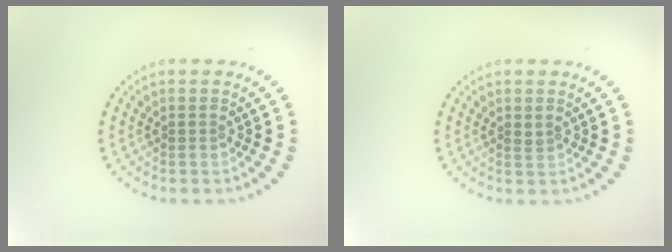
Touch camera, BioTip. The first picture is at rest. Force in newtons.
{"total": 0.6, "press": 0.4, "slide": 0.4}